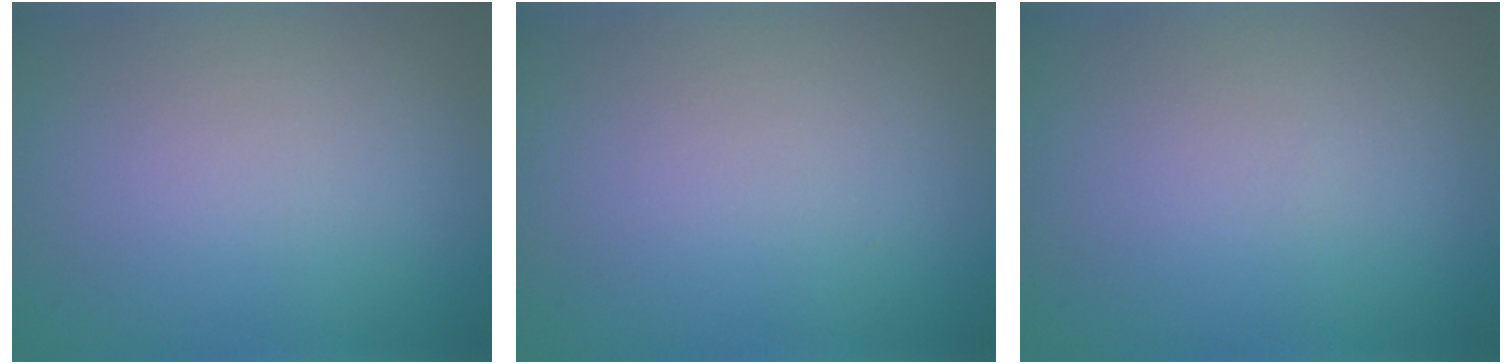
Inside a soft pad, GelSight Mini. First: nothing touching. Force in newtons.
{"total": 0.0}
{"total": 0.0}